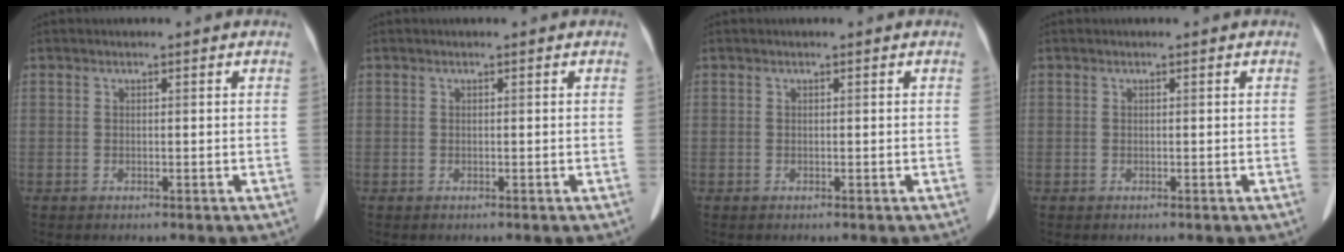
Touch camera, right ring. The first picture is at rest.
{"total": 0.0}
{"total": 0.0}
{"total": 0.0}